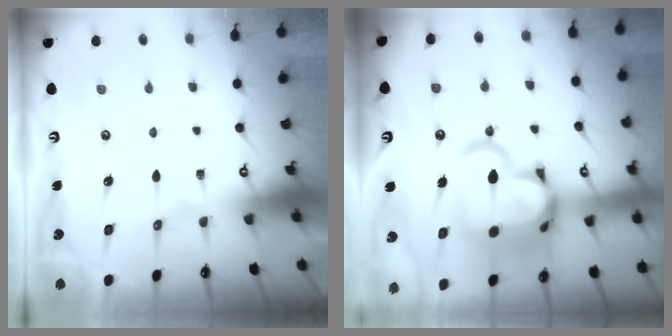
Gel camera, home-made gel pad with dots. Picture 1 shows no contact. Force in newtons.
{"total": 14.8, "press": 14.7, "slide": 2.0}